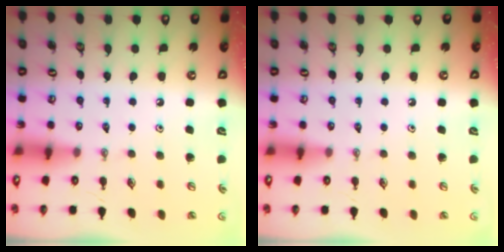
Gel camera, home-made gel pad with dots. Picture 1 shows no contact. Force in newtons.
{"total": 0.0}